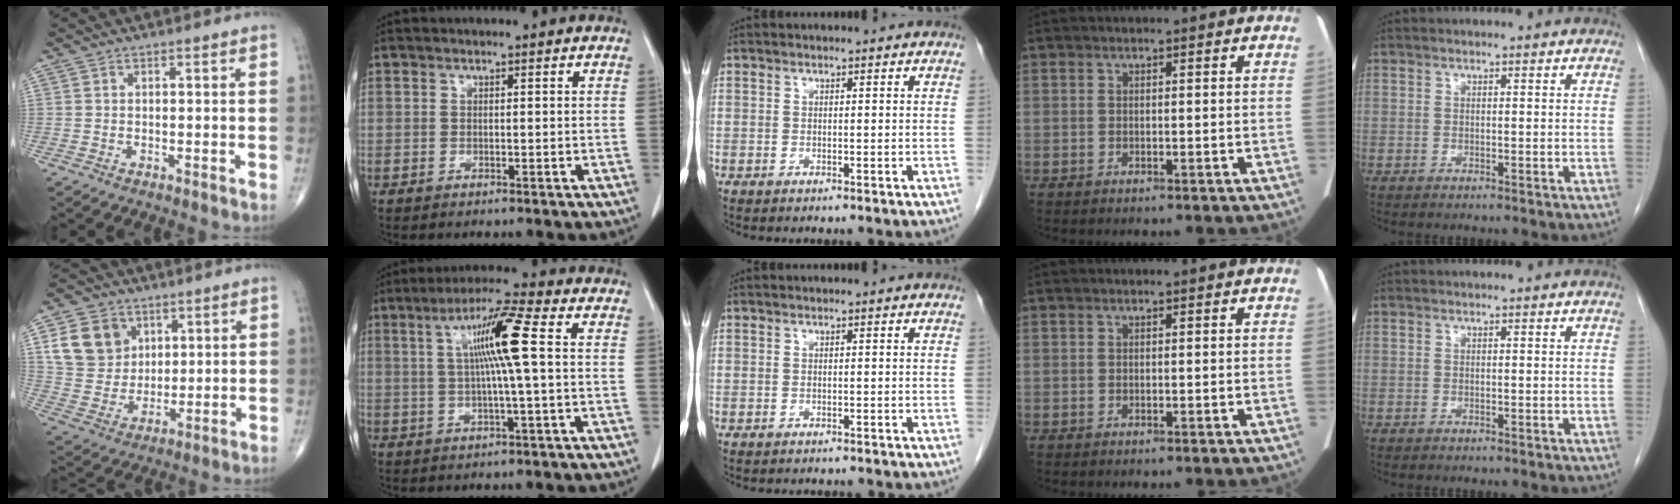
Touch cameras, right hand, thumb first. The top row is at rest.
{"thumb": {"total": 11.6, "force": [4.5, 9.5, 4.9], "torque": [-0.064, -0.014, 0.094]}, "index": {"total": 9.1, "force": [1.4, -0.7, 9.0], "torque": [-0.162, 0.010, 0.024]}, "middle": {"total": 1.5, "force": [-1.4, 0.5, 0.3], "torque": [-0.013, -0.004, -0.017]}}